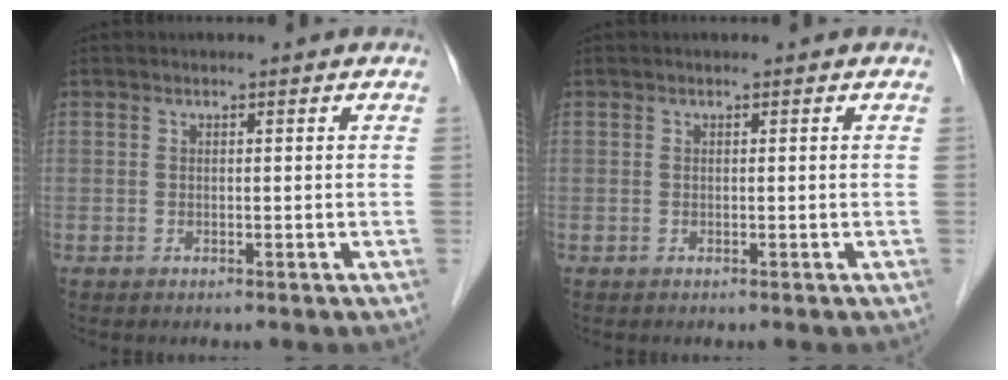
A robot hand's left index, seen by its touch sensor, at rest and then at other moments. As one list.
[{"total": 0.0}]